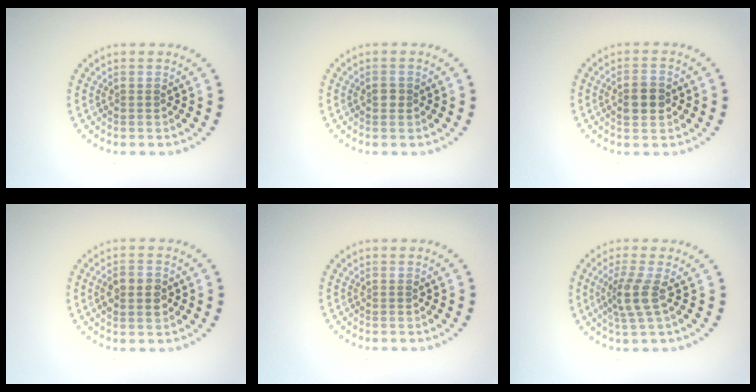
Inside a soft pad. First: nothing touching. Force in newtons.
{"total": 0.8, "press": 0.8, "slide": 0.2}
{"total": 2.7, "press": 2.7, "slide": 0.2}
{"total": 3.0, "press": 3.0, "slide": 0.1}
{"total": 0.0}
{"total": 2.8, "press": 2.1, "slide": 1.8}